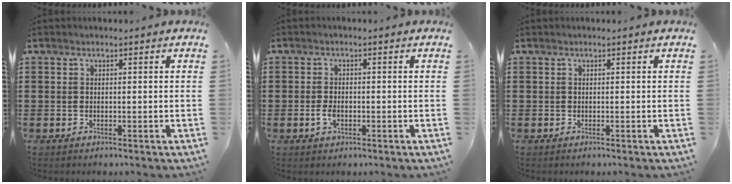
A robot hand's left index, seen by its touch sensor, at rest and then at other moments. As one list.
[{"total": 2.2, "force": [-0.6, 1.2, 1.8], "torque": [-0.050, -0.004, -0.015]}, {"total": 0.0}]